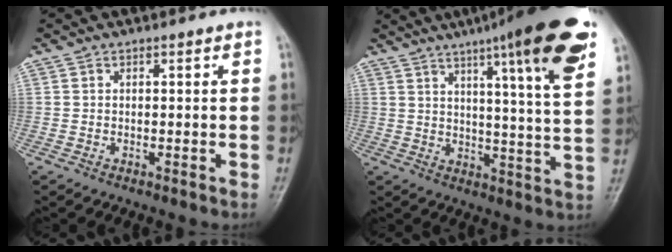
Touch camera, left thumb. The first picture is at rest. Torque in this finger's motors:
{"motor_torque": [3.85, 1.16, 1.63, -1.13, 0.16]}